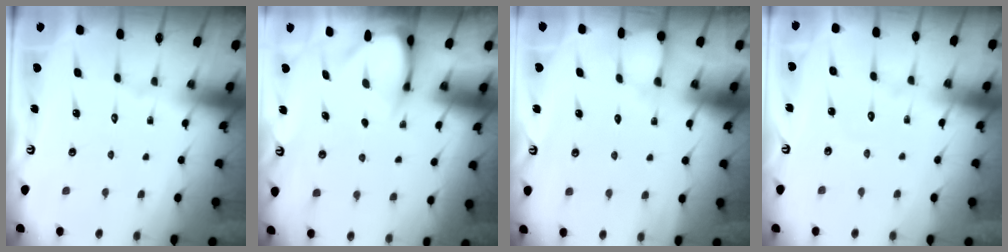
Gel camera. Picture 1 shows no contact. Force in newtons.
{"total": 3.7, "press": 3.6, "slide": 0.3}
{"total": 3.8, "press": 3.8, "slide": 0.3}
{"total": 2.7, "press": 2.7, "slide": 0.3}